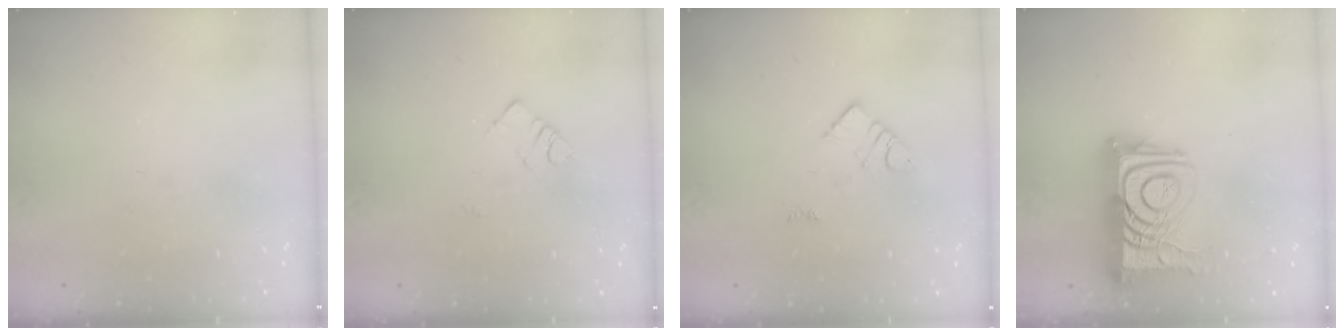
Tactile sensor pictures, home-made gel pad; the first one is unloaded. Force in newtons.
{"total": 2.8, "press": 2.7, "slide": 0.4}
{"total": 4.3, "press": 4.2, "slide": 0.6}
{"total": 15.5, "press": 15.4, "slide": 1.5}